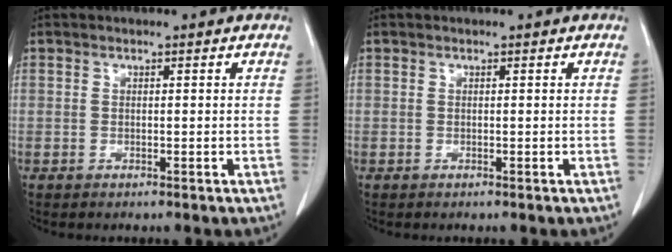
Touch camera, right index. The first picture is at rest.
{"total": 0.0}